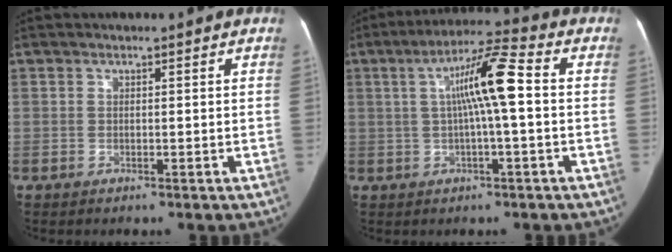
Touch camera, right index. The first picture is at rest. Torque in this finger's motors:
{"motor_torque": [0.85, 0.53, 0.25, 0.11]}